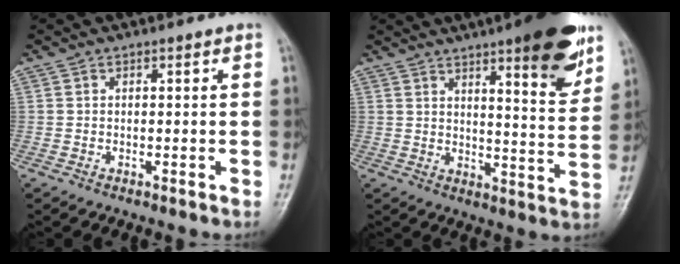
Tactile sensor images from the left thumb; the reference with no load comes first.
{"total": 14.7, "force": [8.7, 3.0, 11.5], "torque": [-0.131, -0.049, 0.121]}